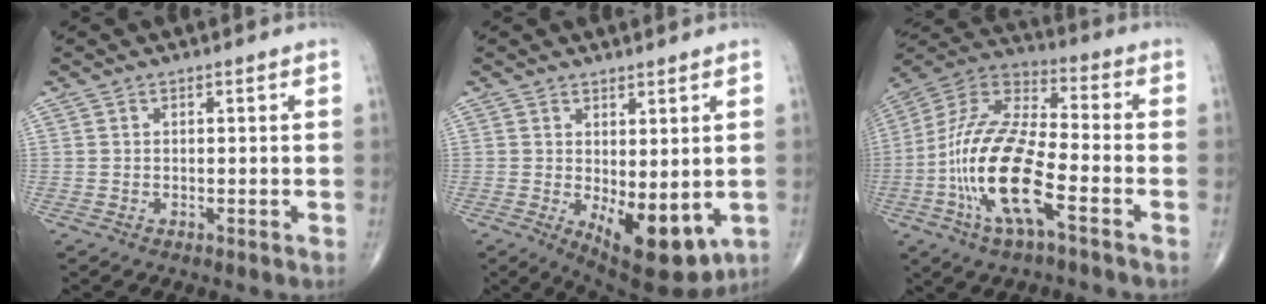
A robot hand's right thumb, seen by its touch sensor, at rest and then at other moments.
{"total": 11.5, "force": [-2.1, 5.2, 10.1], "torque": [-0.126, -0.023, -0.012]}
{"total": 19.6, "force": [-6.3, 6.6, 17.3], "torque": [-0.362, 0.029, -0.120]}